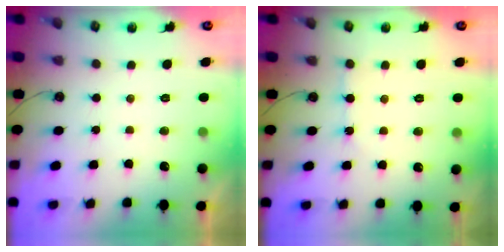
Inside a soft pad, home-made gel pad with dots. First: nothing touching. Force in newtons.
{"total": 4.9, "press": 4.9, "slide": 0.7}